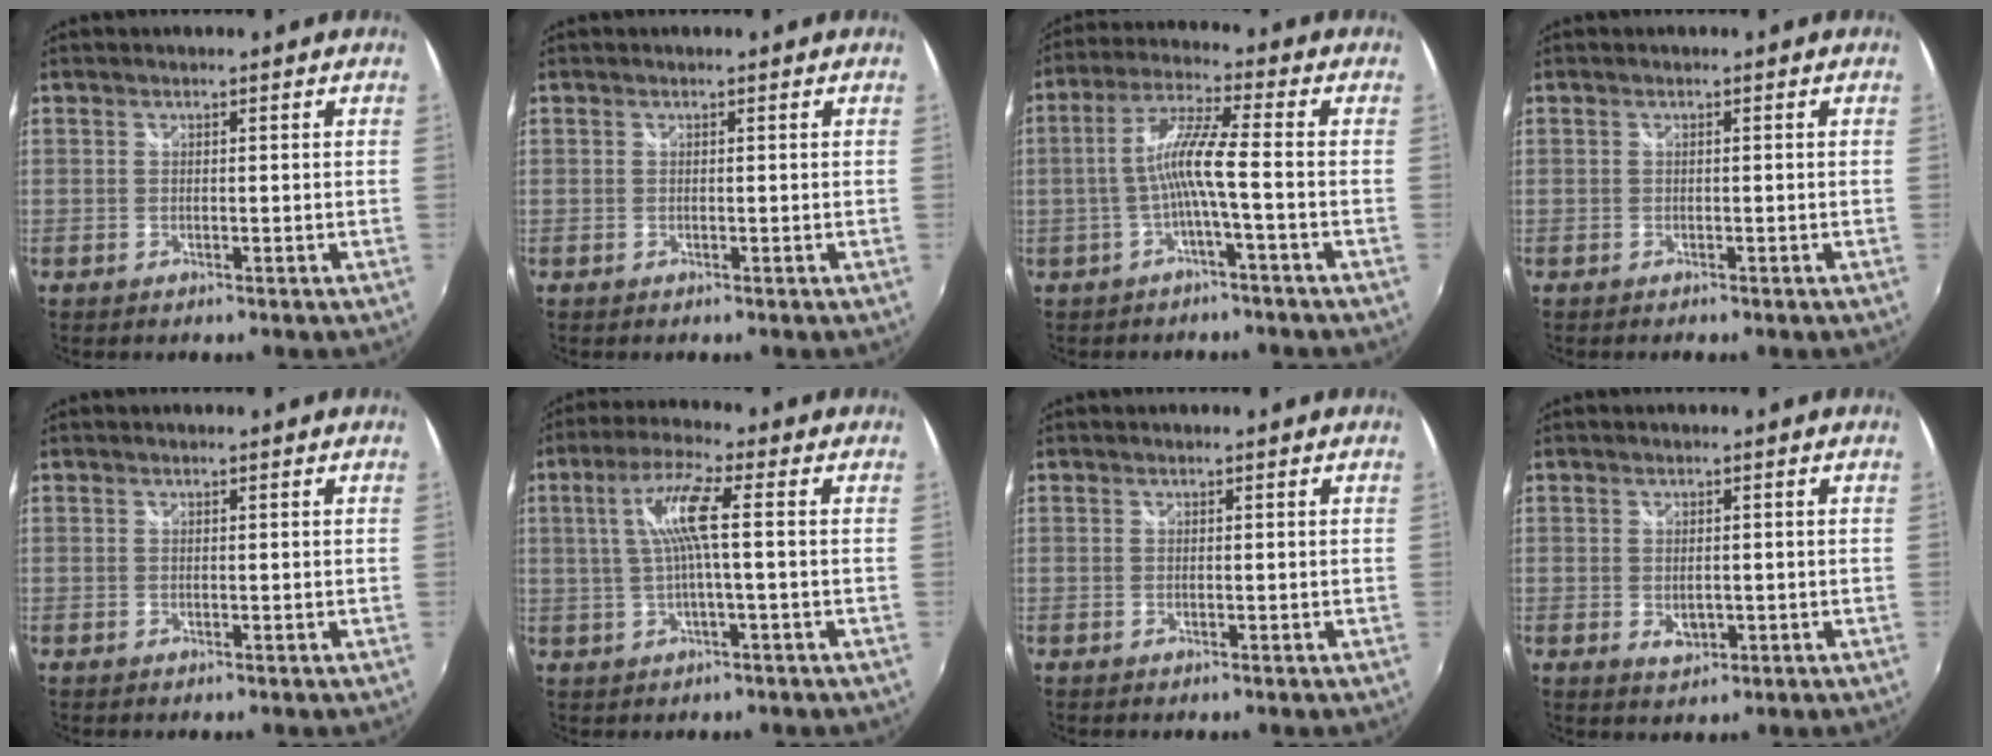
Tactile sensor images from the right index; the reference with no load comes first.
{"total": 0.0}
{"total": 7.3, "force": [-2.0, -0.4, 7.0], "torque": [-0.154, 0.009, -0.034]}
{"total": 0.9, "force": [-0.8, 0.3, 0.3], "torque": [-0.011, -0.003, -0.010]}
{"total": 0.0}
{"total": 7.4, "force": [0.7, 0.0, 7.3], "torque": [-0.144, 0.006, 0.018]}
{"total": 0.0}
{"total": 3.0, "force": [-0.5, 2.0, 2.2], "torque": [-0.038, -0.005, -0.005]}